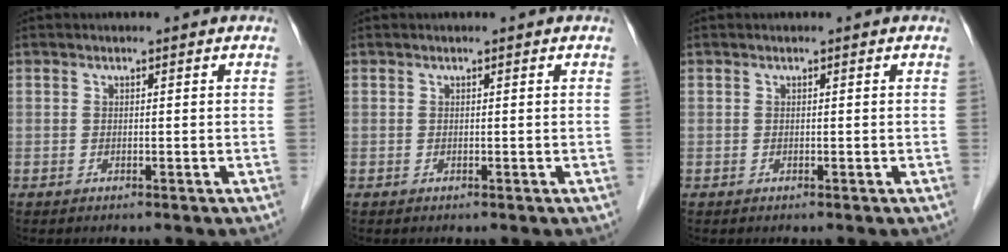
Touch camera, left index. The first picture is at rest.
{"total": 0.0}
{"total": 0.0}